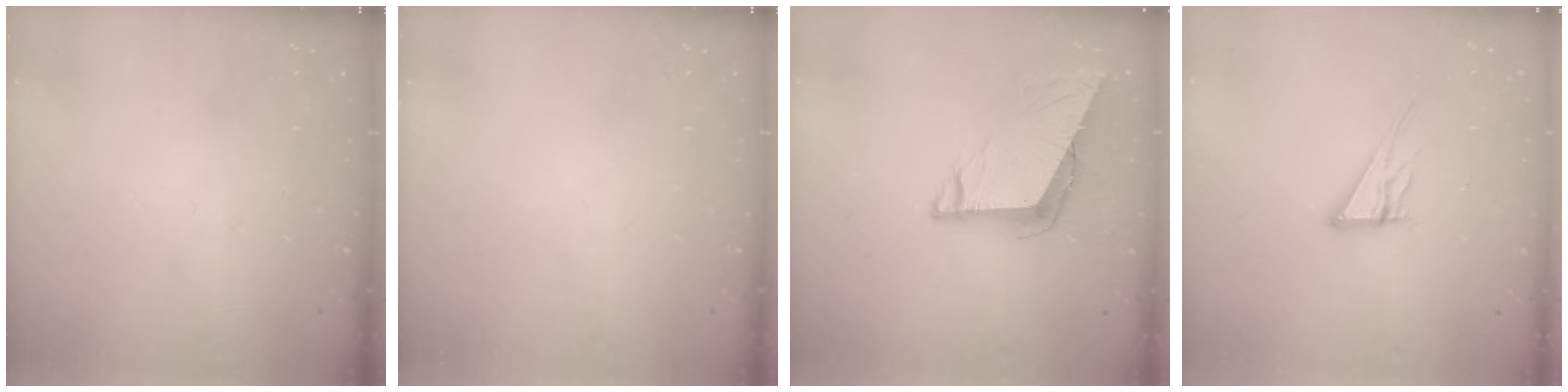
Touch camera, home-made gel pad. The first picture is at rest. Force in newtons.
{"total": 0.0}
{"total": 8.7, "press": 8.4, "slide": 2.1}
{"total": 9.3, "press": 9.2, "slide": 0.9}